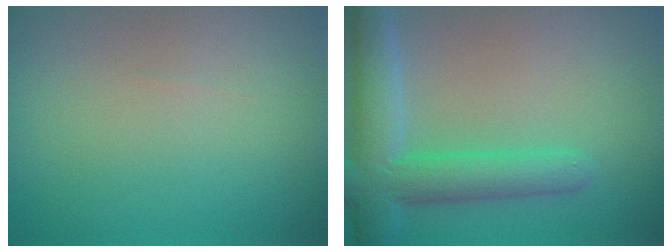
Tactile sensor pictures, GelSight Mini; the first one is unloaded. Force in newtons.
{"total": 5.8, "press": 5.8, "slide": 0.5}